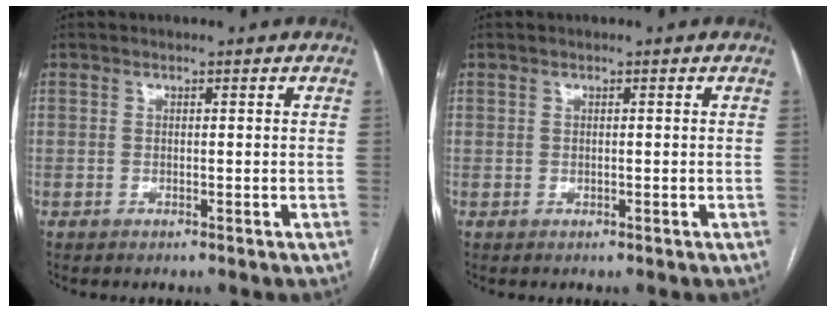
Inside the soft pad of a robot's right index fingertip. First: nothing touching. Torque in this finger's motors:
{"motor_torque": [0.02, 0.06, 0.05, 0.00]}